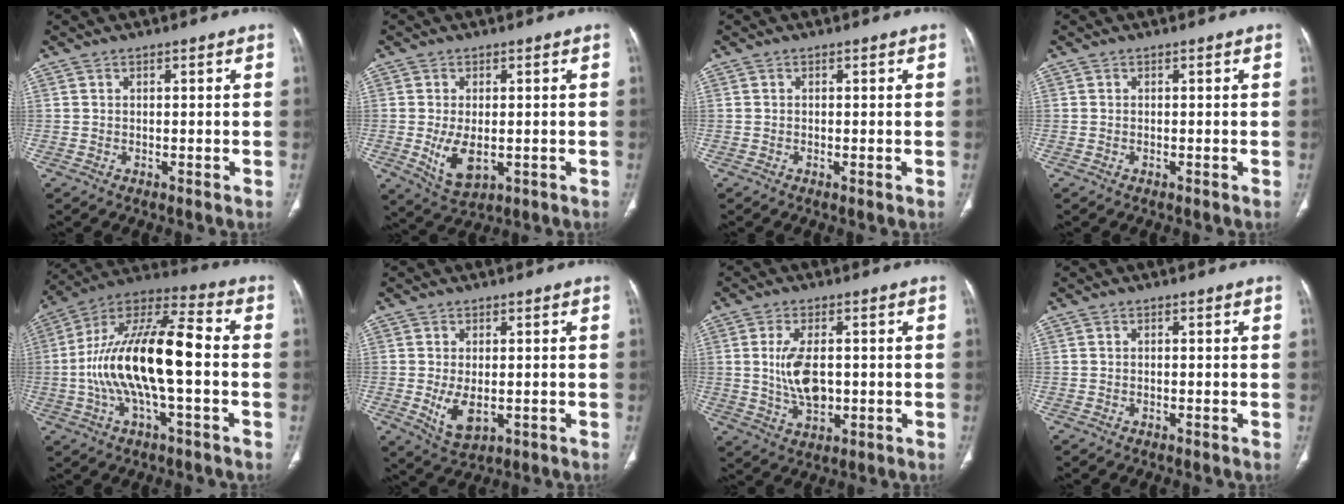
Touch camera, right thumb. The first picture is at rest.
{"total": 6.6, "force": [-1.0, 3.6, 5.4], "torque": [-0.098, -0.014, -0.006]}
{"total": 0.0}
{"total": 0.0}
{"total": 20.1, "force": [-2.0, 6.9, 18.8], "torque": [-0.360, 0.041, -0.041]}
{"total": 5.6, "force": [-0.9, 3.1, 4.6], "torque": [-0.082, -0.014, -0.003]}
{"total": 8.0, "force": [0.4, 4.3, 6.7], "torque": [-0.130, -0.005, 0.015]}
{"total": 0.0}